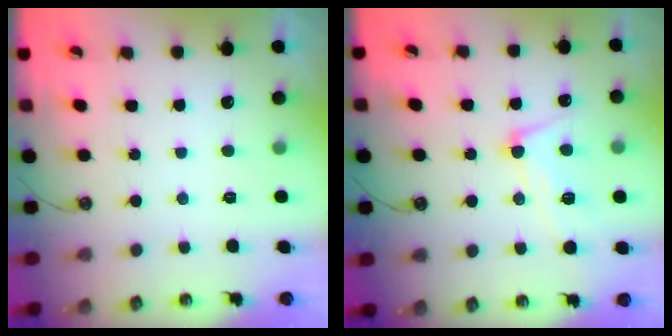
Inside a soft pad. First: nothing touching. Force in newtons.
{"total": 8.1, "press": 8.0, "slide": 1.2}